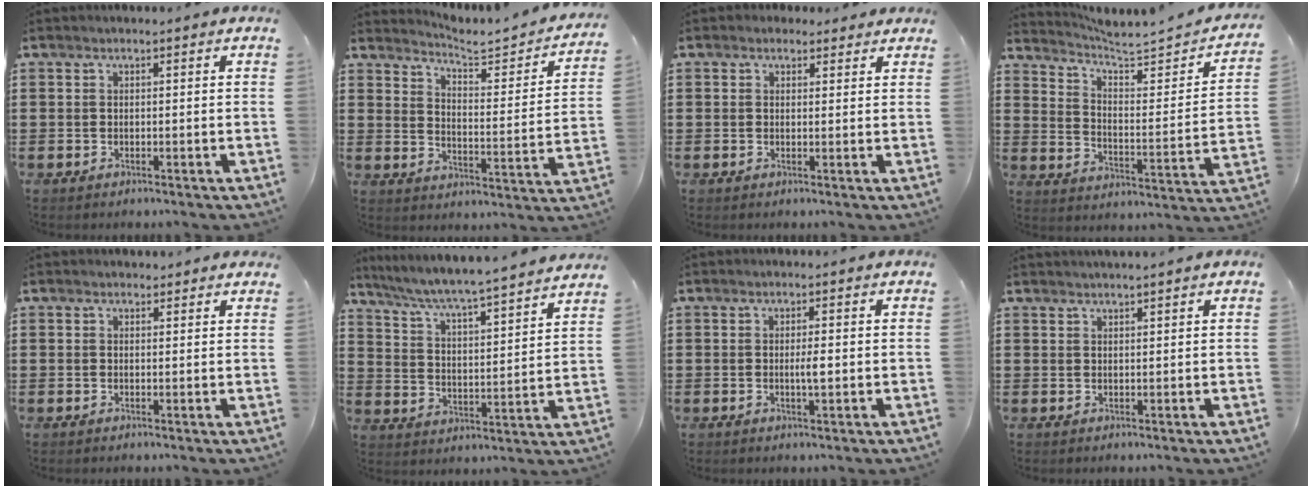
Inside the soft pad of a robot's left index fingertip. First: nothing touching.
{"total": 3.8, "force": [3.6, 0.1, 1.1], "torque": [-0.038, -0.035, 0.051]}
{"total": 1.7, "force": [1.3, 1.1, 0.3], "torque": [-0.010, 0.008, 0.025]}
{"total": 4.2, "force": [3.8, 0.2, 1.8], "torque": [-0.058, -0.035, 0.056]}
{"total": 1.1, "force": [0.9, 0.5, 0.1], "torque": [-0.004, 0.004, 0.018]}
{"total": 4.8, "force": [4.4, -0.8, 1.8], "torque": [-0.058, -0.041, 0.065]}
{"total": 2.1, "force": [-0.2, 0.3, 2.0], "torque": [-0.039, -0.002, -0.004]}
{"total": 1.1, "force": [1.1, -0.2, 0.2], "torque": [-0.004, -0.002, 0.022]}